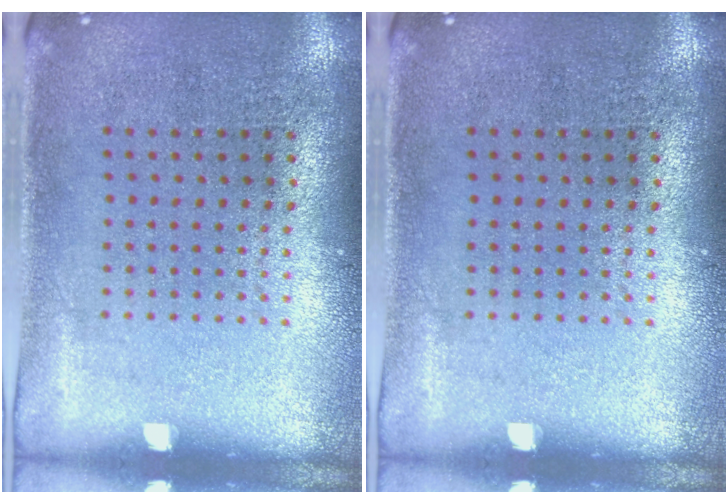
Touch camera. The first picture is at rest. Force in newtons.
{"total": 0.0}